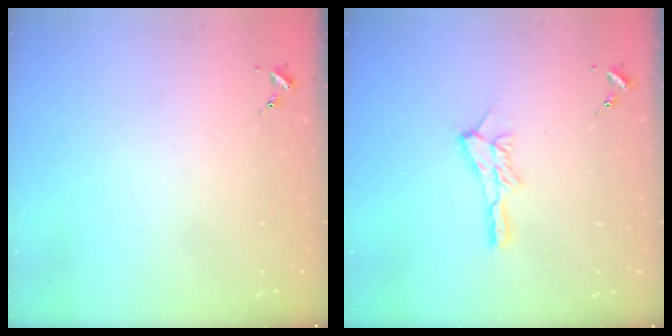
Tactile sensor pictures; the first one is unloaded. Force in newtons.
{"total": 9.7, "press": 9.7, "slide": 0.8}